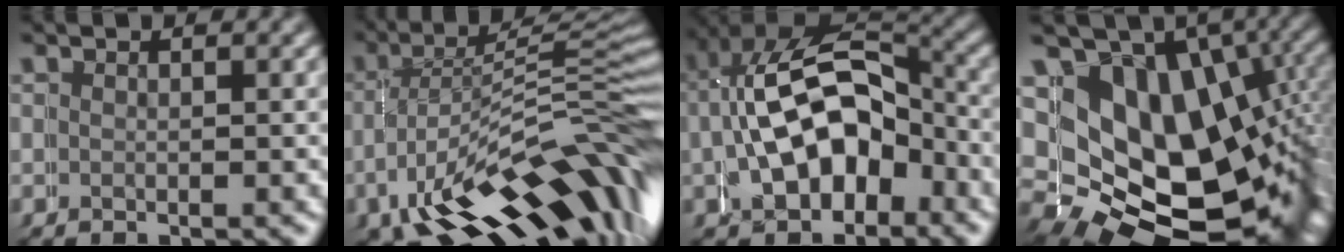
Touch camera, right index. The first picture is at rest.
{"total": 12.9, "force": [-6.2, 6.4, 9.3], "torque": [-0.132, -0.039, -0.072]}
{"total": 9.1, "force": [-1.0, 7.5, 5.1], "torque": [-0.122, -0.026, -0.007]}
{"total": 20.6, "force": [-3.1, 16.2, 12.4], "torque": [-0.221, -0.083, -0.019]}